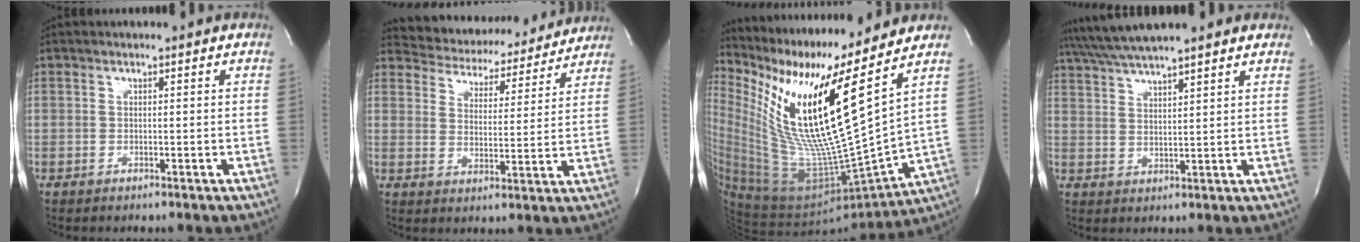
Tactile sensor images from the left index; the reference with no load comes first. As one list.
[{"total": 15.0, "force": [14.2, 4.1, 2.3], "torque": [-0.024, 0.006, 0.186]}, {"total": 22.5, "force": [11.2, -0.1, 19.5], "torque": [-0.372, -0.031, 0.199]}, {"total": 11.3, "force": [9.7, 0.5, 5.8], "torque": [-0.106, 0.037, 0.150]}]